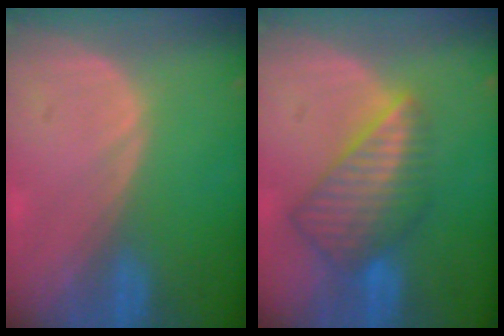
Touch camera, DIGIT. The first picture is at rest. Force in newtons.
{"total": 8.5, "press": 7.4, "slide": 4.2}